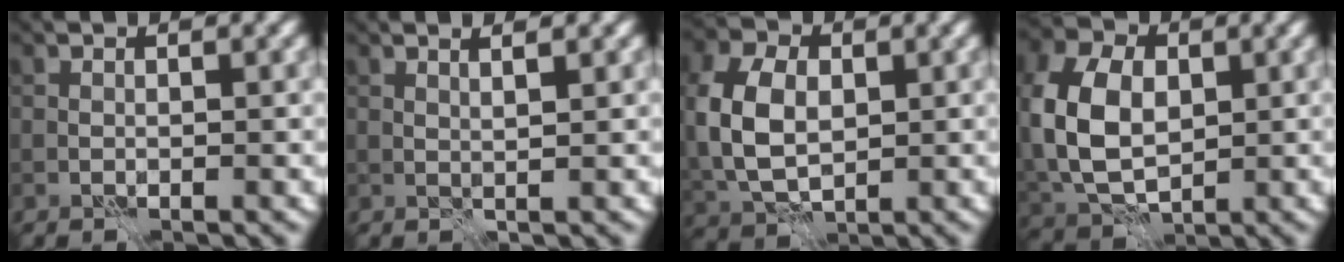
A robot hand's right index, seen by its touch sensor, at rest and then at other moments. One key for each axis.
{"total": 1.9, "fx": 1.2, "fy": 0.5, "fz": 1.4, "tx": -0.014, "ty": 0.000, "tz": 0.005}
{"total": 7.8, "fx": 0.5, "fy": 5.4, "fz": 5.6, "tx": -0.142, "ty": 0.008, "tz": 0.003}
{"total": 9.3, "fx": 0.7, "fy": 6.4, "fz": 6.6, "tx": -0.158, "ty": 0.011, "tz": 0.003}